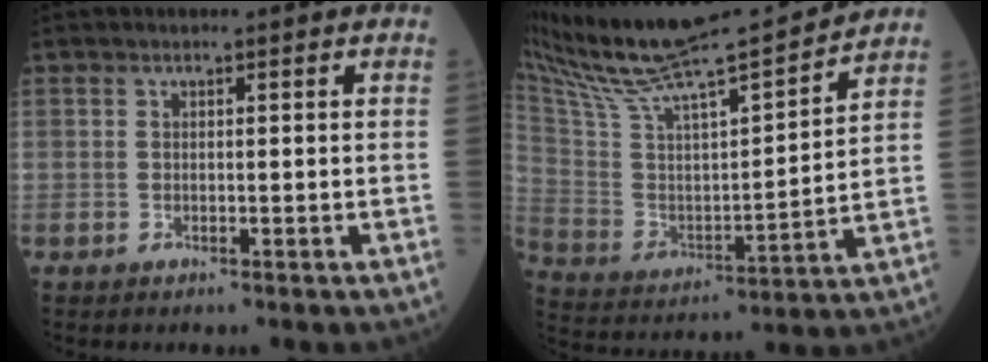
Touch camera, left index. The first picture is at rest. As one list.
[{"total": 23.0, "force": [20.9, 1.2, 9.4], "torque": [-0.187, -0.006, 0.348]}]